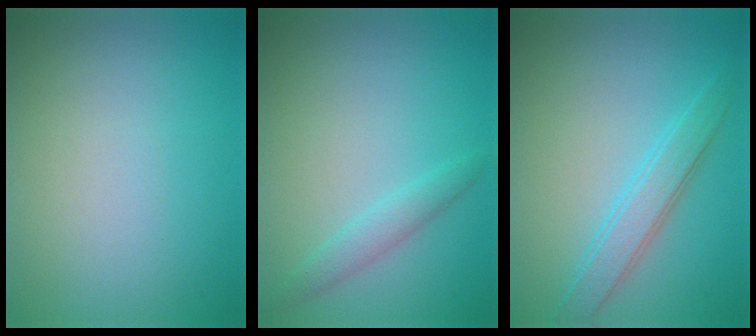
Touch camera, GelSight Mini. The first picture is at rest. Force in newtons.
{"total": 1.7, "press": 1.7, "slide": 0.0}
{"total": 3.0, "press": 3.0, "slide": 0.1}